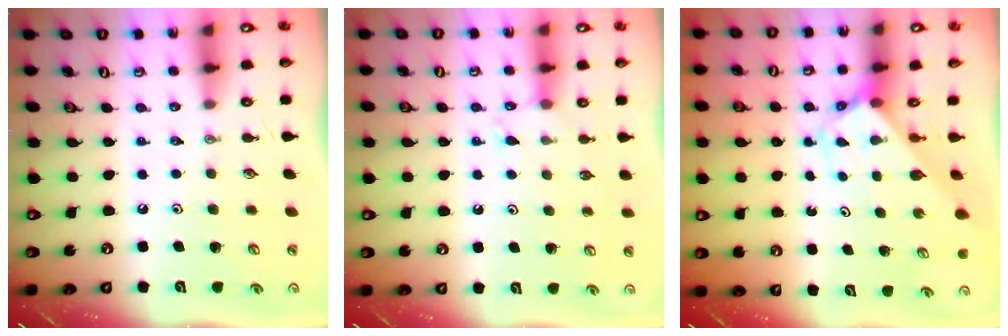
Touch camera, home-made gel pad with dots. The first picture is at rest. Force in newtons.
{"total": 5.5, "press": 5.5, "slide": 0.5}
{"total": 2.9, "press": 2.9, "slide": 0.2}